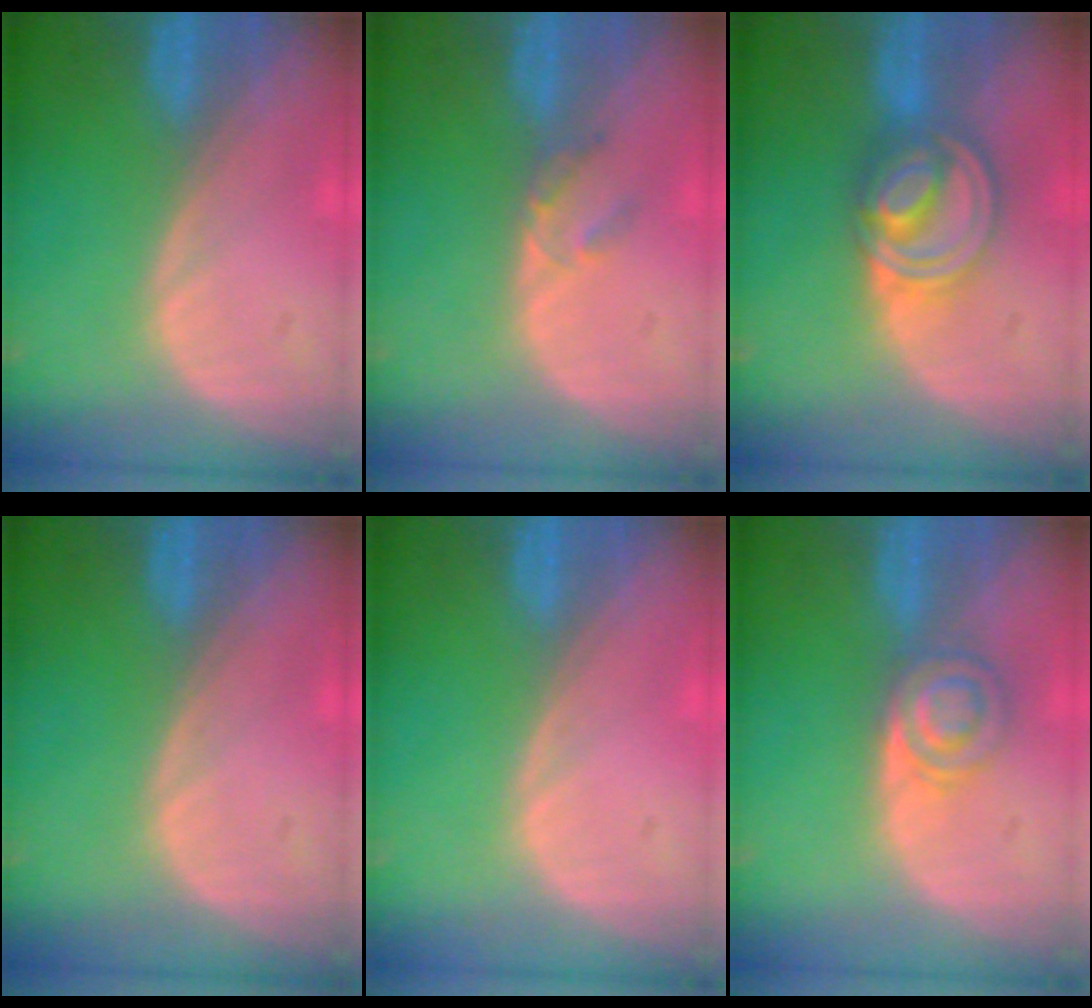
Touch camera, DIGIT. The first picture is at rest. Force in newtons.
{"total": 2.3, "press": 2.0, "slide": 1.1}
{"total": 7.9, "press": 6.8, "slide": 4.1}
{"total": 0.0}
{"total": 0.0}
{"total": 4.5, "press": 4.5, "slide": 0.4}